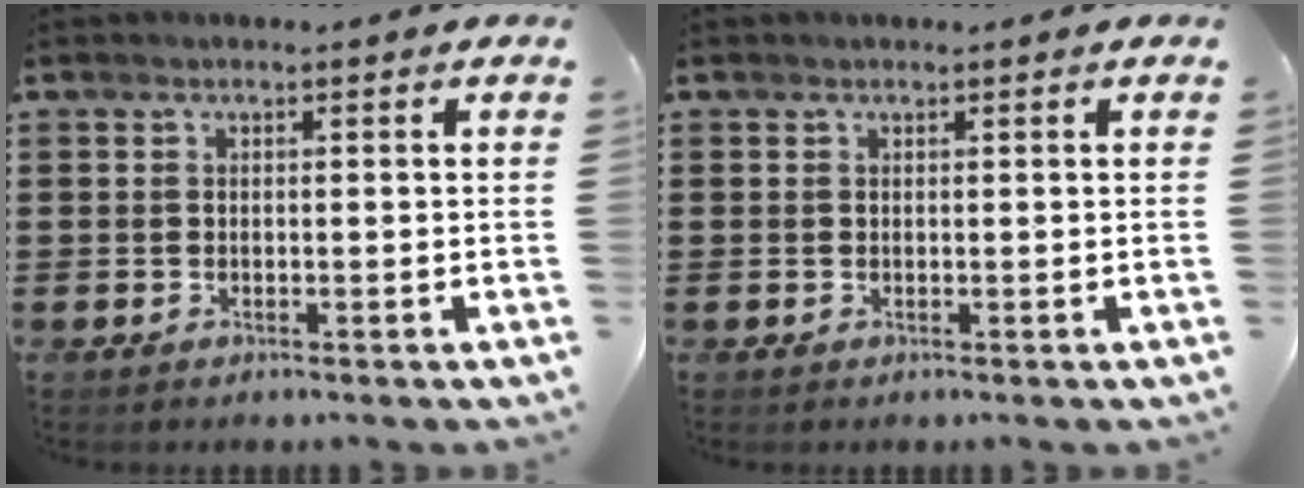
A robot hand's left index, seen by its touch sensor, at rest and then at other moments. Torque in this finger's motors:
{"motor_torque": [-0.04, -0.01, 0.00, 0.00]}